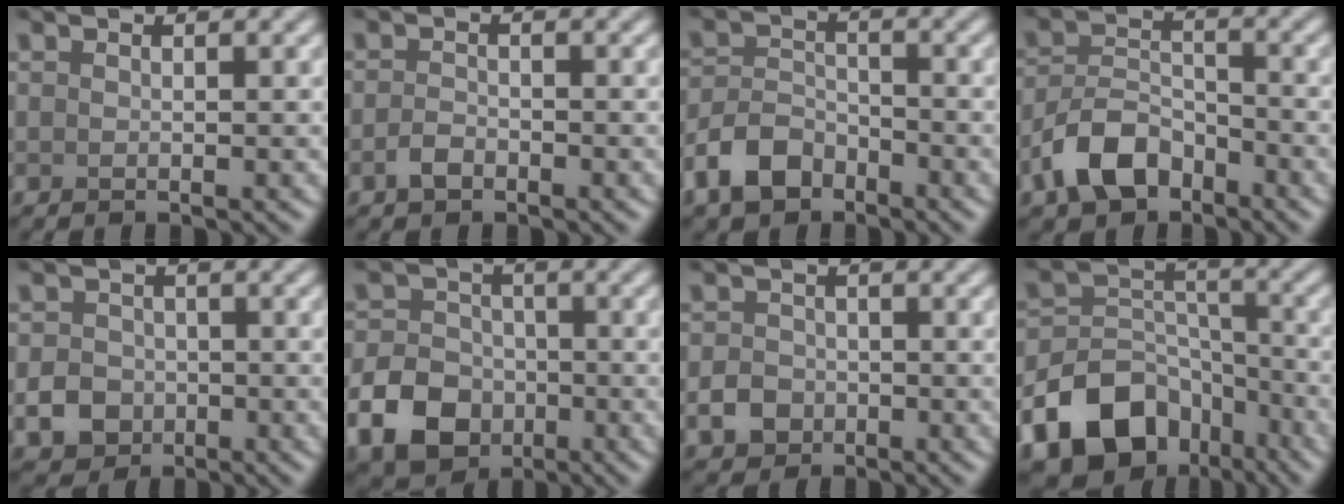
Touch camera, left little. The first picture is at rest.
{"total": 1.5, "force": [-0.9, 0.8, 0.8], "torque": [-0.017, 0.003, -0.021]}
{"total": 4.3, "force": [-2.9, 2.5, 1.9], "torque": [-0.034, 0.002, -0.065]}
{"total": 5.3, "force": [-3.3, 3.0, 2.8], "torque": [-0.052, 0.003, -0.072]}
{"total": 3.1, "force": [-0.9, 2.7, 1.2], "torque": [-0.016, 0.001, -0.020]}
{"total": 7.5, "force": [-3.2, 5.7, 3.7], "torque": [-0.068, -0.006, -0.073]}
{"total": 2.4, "force": [-0.9, 2.1, 0.9], "torque": [-0.013, 0.002, -0.020]}
{"total": 12.9, "force": [-8.0, 8.8, 5.1], "torque": [-0.100, 0.001, -0.139]}